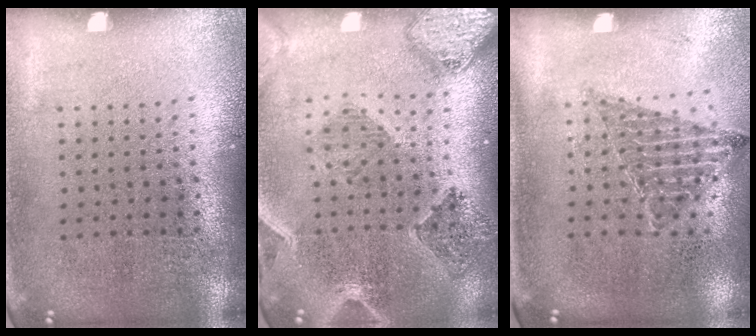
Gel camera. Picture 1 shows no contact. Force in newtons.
{"total": 1.4, "press": 1.4, "slide": 0.4}
{"total": 0.9, "press": 0.8, "slide": 0.2}